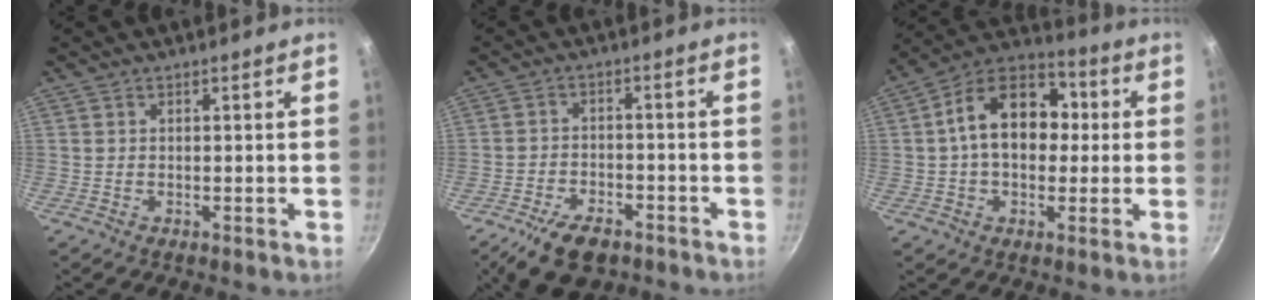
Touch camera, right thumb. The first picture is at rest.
{"total": 9.8, "force": [-6.4, 4.8, 5.6], "torque": [-0.095, 0.028, -0.108]}
{"total": 16.4, "force": [1.6, 11.5, 11.6], "torque": [-0.145, 0.033, 0.004]}